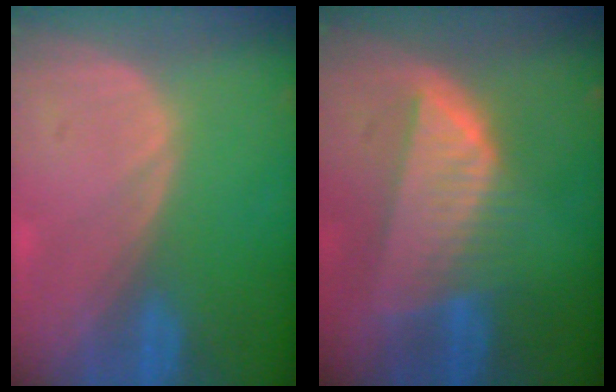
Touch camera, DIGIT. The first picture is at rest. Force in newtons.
{"total": 8.3, "press": 7.3, "slide": 3.9}